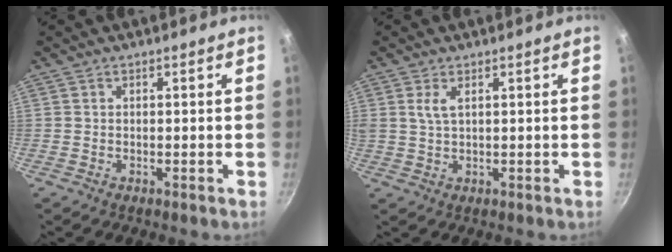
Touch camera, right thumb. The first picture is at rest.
{"total": 2.5, "force": [1.1, 1.0, 2.1], "torque": [-0.047, 0.001, 0.030]}